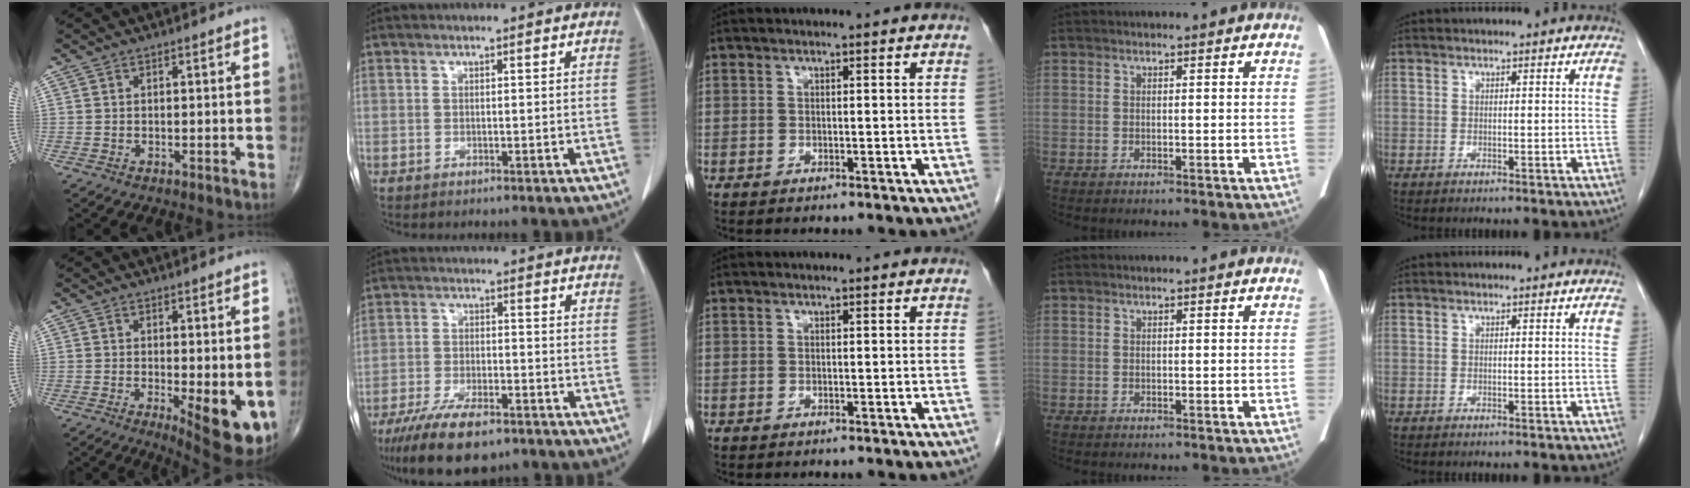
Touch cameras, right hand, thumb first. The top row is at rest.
{"thumb": {"total": 9.4, "force": [-2.1, 2.9, 8.7], "torque": [-0.108, -0.022, -0.022]}, "index": {"total": 10.9, "force": [-7.7, 3.6, 6.8], "torque": [-0.118, -0.015, -0.130]}}